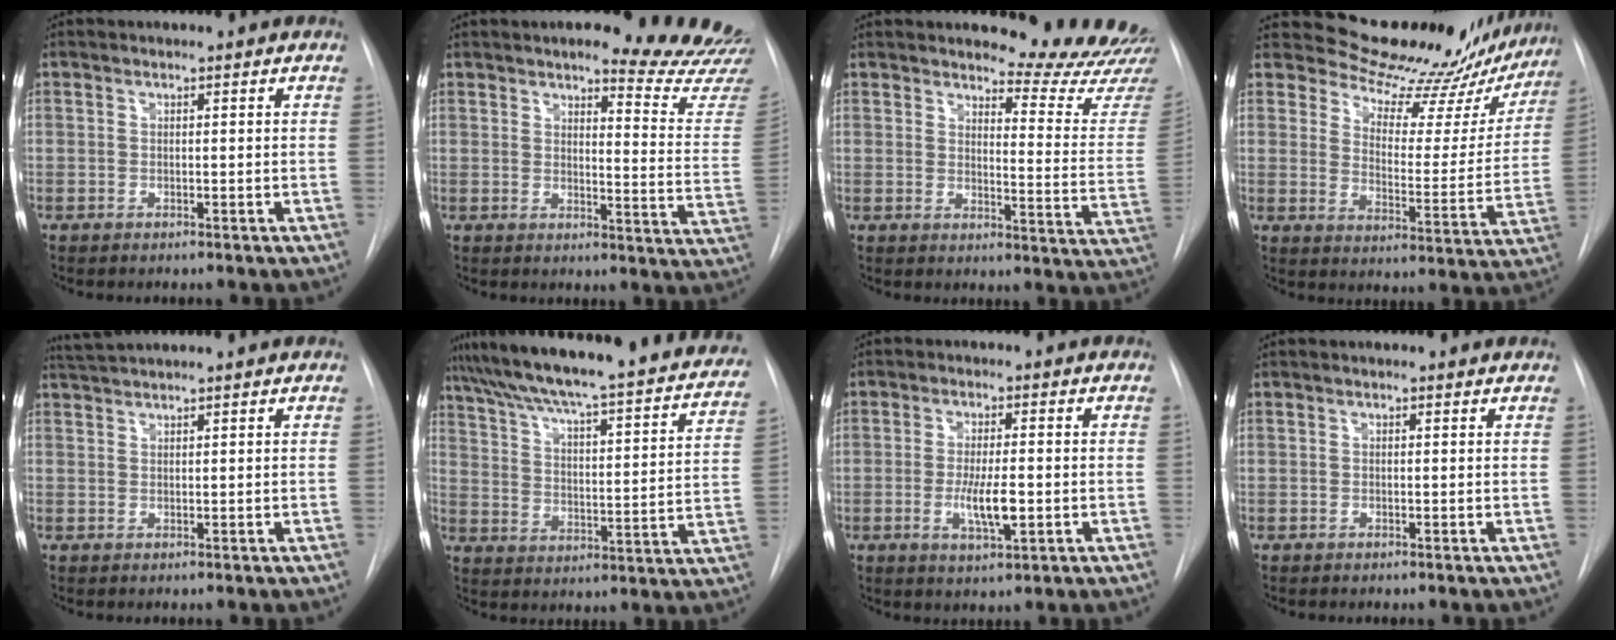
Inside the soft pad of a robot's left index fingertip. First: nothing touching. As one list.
[{"total": 15.6, "force": [14.7, 0.7, 5.1], "torque": [-0.045, -0.113, 0.149]}, {"total": 14.2, "force": [13.9, -0.3, 2.8], "torque": [-0.022, -0.126, 0.146]}, {"total": 20.4, "force": [18.9, 5.6, 5.1], "torque": [-0.050, -0.061, 0.229]}, {"total": 3.6, "force": [3.4, -0.6, 0.9], "torque": [-0.010, 0.026, 0.064]}, {"total": 31.9, "force": [27.9, 4.3, 15.0], "torque": [-0.234, -0.055, 0.351]}, {"total": 5.7, "force": [-1.1, 1.3, 5.4], "torque": [-0.101, -0.010, -0.017]}, {"total": 0.6, "force": [0.6, 0.2, -0.1], "torque": [-0.004, -0.001, 0.004]}]